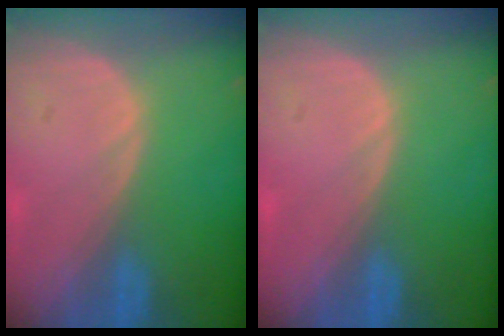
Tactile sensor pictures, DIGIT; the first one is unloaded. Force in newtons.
{"total": 0.0}